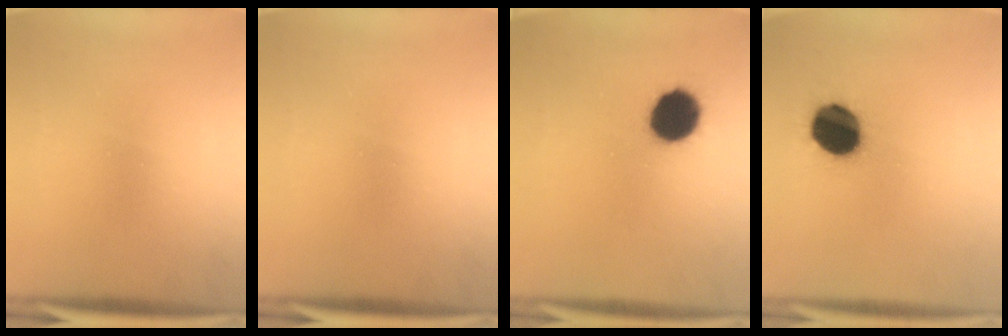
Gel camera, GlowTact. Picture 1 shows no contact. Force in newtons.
{"total": 0.0}
{"total": 11.4}
{"total": 13.4}